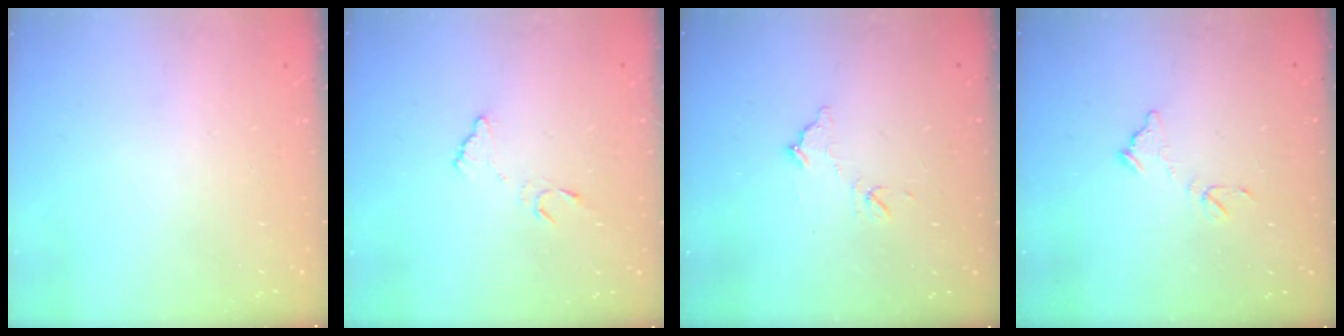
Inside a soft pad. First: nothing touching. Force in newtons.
{"total": 7.2, "press": 7.1, "slide": 0.5}
{"total": 8.1, "press": 8.1, "slide": 0.3}
{"total": 7.8, "press": 7.8, "slide": 0.5}